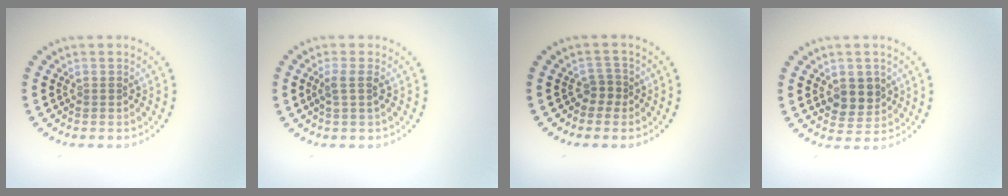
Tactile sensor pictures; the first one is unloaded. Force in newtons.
{"total": 1.6, "press": 1.4, "slide": 0.9}
{"total": 1.4, "press": 1.1, "slide": 0.9}
{"total": 3.0, "press": 2.8, "slide": 0.9}